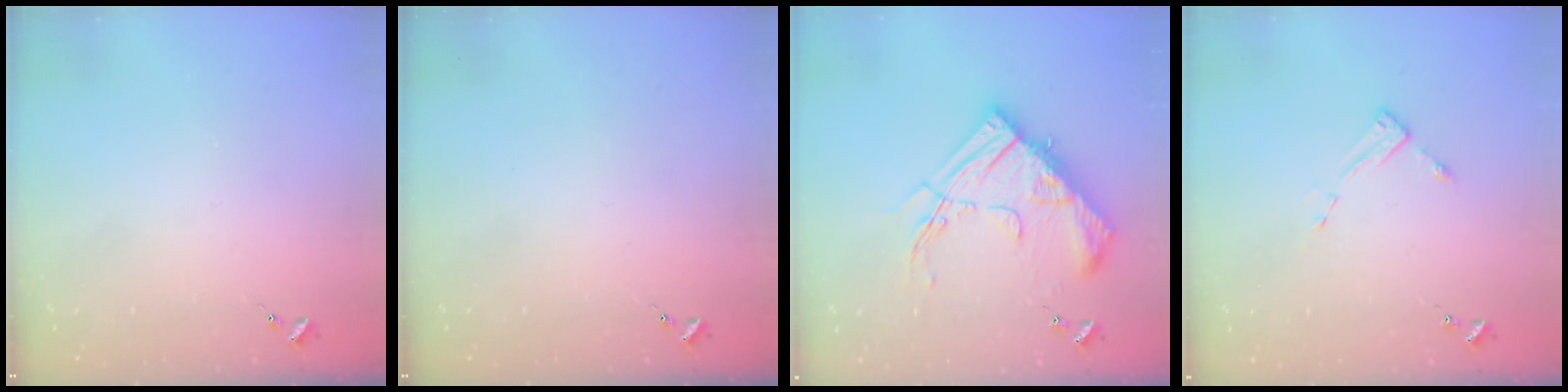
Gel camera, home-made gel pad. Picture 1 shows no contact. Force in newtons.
{"total": 0.0}
{"total": 19.9, "press": 19.8, "slide": 2.0}
{"total": 2.6, "press": 2.6, "slide": 0.4}